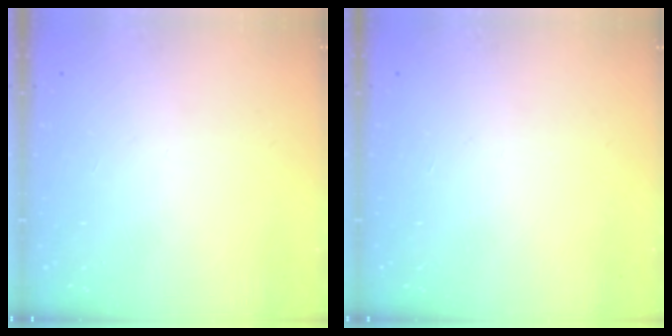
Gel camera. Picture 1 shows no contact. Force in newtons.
{"total": 0.0}